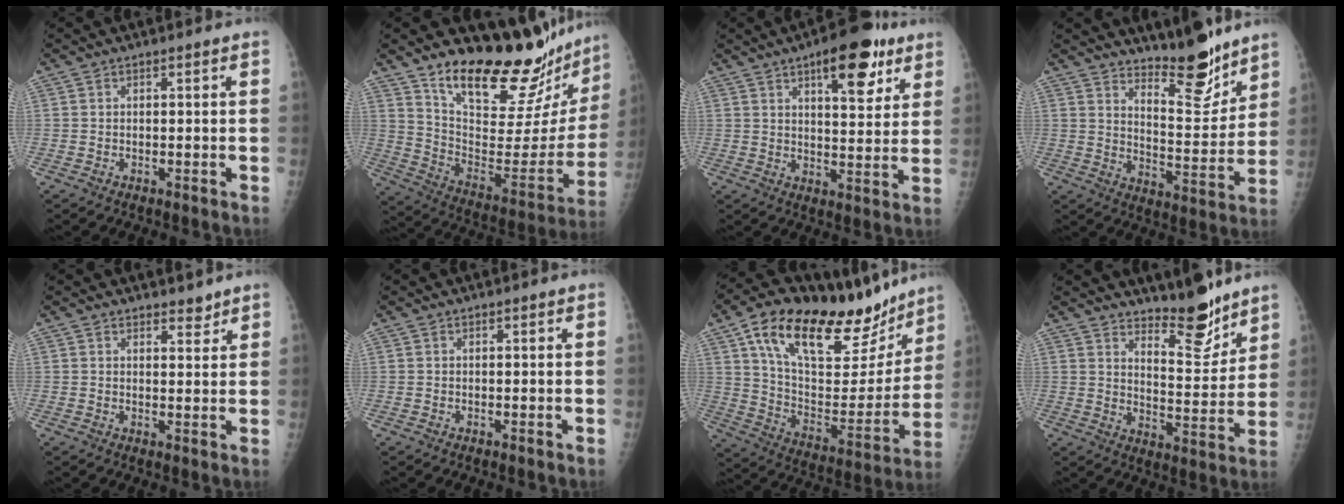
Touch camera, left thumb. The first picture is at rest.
{"total": 25.2, "force": [21.9, 6.4, 10.8], "torque": [-0.125, -0.163, 0.328]}
{"total": 13.2, "force": [7.2, 5.2, 9.7], "torque": [-0.101, -0.028, 0.098]}
{"total": 12.5, "force": [10.5, 3.2, 5.9], "torque": [-0.055, -0.093, 0.171]}
{"total": 2.6, "force": [2.2, 1.0, 0.8], "torque": [0.003, -0.016, 0.030]}
{"total": 0.0}
{"total": 30.4, "force": [19.1, 12.5, 20.0], "torque": [-0.277, -0.035, 0.311]}
{"total": 10.5, "force": [8.9, 2.9, 4.7], "torque": [-0.043, -0.081, 0.145]}